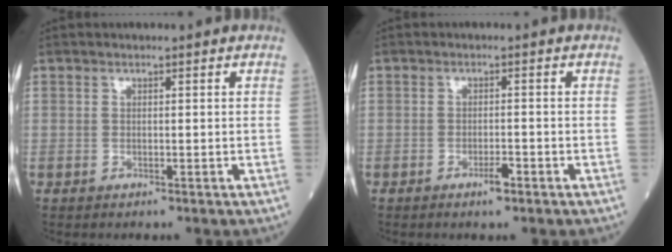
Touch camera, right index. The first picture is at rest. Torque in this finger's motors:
{"motor_torque": [0.41, -0.13, 0.09, 0.01]}